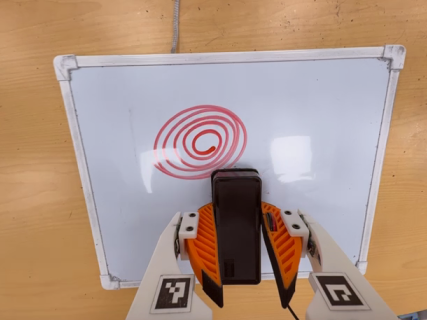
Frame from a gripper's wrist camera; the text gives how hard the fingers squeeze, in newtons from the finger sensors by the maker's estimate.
{"total": 8.3, "left": 6.1, "right": 10.4}